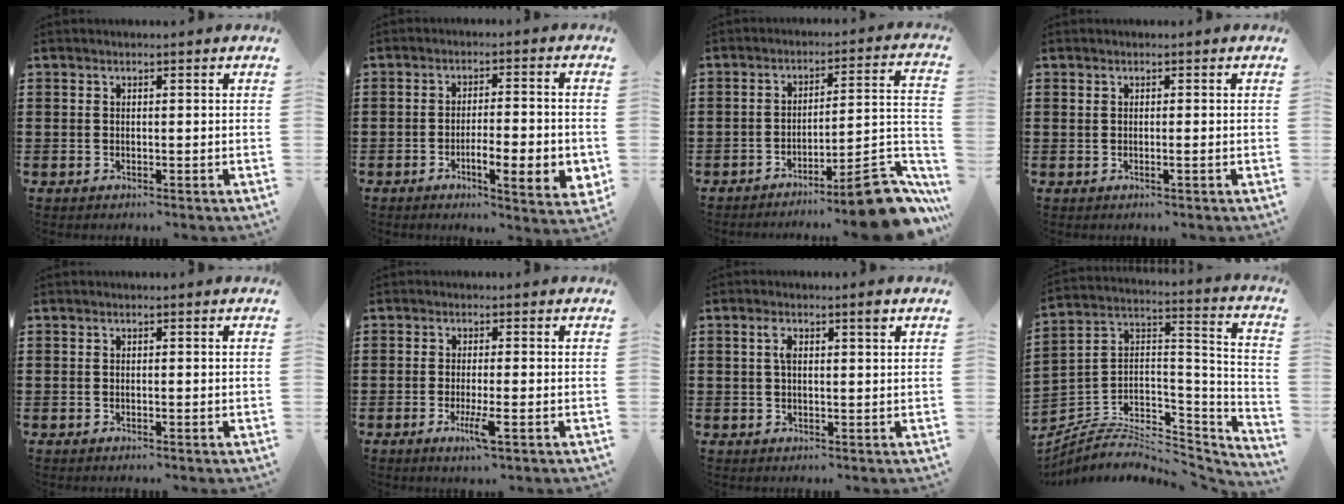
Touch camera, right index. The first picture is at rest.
{"total": 7.1, "force": [-2.5, 1.6, 6.4], "torque": [-0.095, -0.004, -0.042]}
{"total": 10.9, "force": [-8.6, 1.0, 6.5], "torque": [-0.076, 0.027, -0.158]}
{"total": 0.7, "force": [-0.1, -0.1, 0.6], "torque": [-0.011, -0.004, -0.002]}
{"total": 0.0}
{"total": 4.2, "force": [-1.8, 0.2, 3.8], "torque": [-0.082, -0.020, -0.035]}
{"total": 3.4, "force": [1.2, 0.7, 3.1], "torque": [-0.054, 0.001, 0.016]}
{"total": 6.2, "force": [-4.4, 3.3, 2.9], "torque": [-0.068, -0.003, -0.087]}